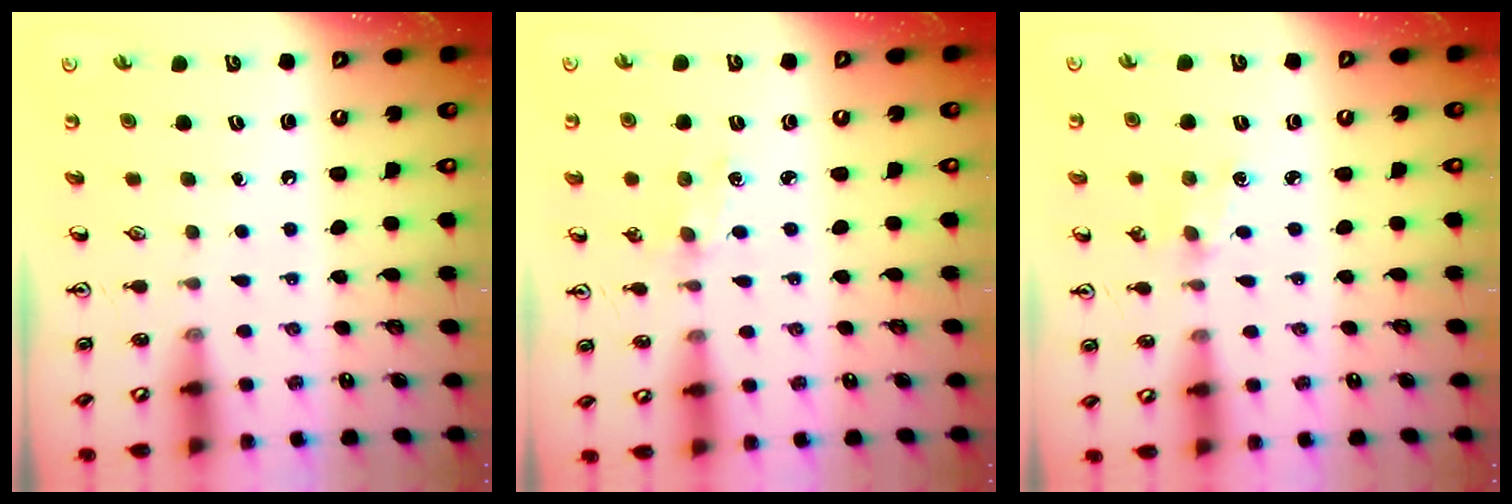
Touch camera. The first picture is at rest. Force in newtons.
{"total": 0.7, "press": 0.7, "slide": 0.2}
{"total": 1.4, "press": 1.4, "slide": 0.2}